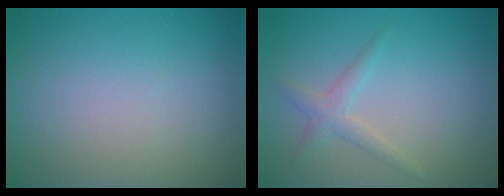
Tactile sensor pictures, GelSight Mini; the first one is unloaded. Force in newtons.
{"total": 1.7, "press": 1.7, "slide": 0.1}